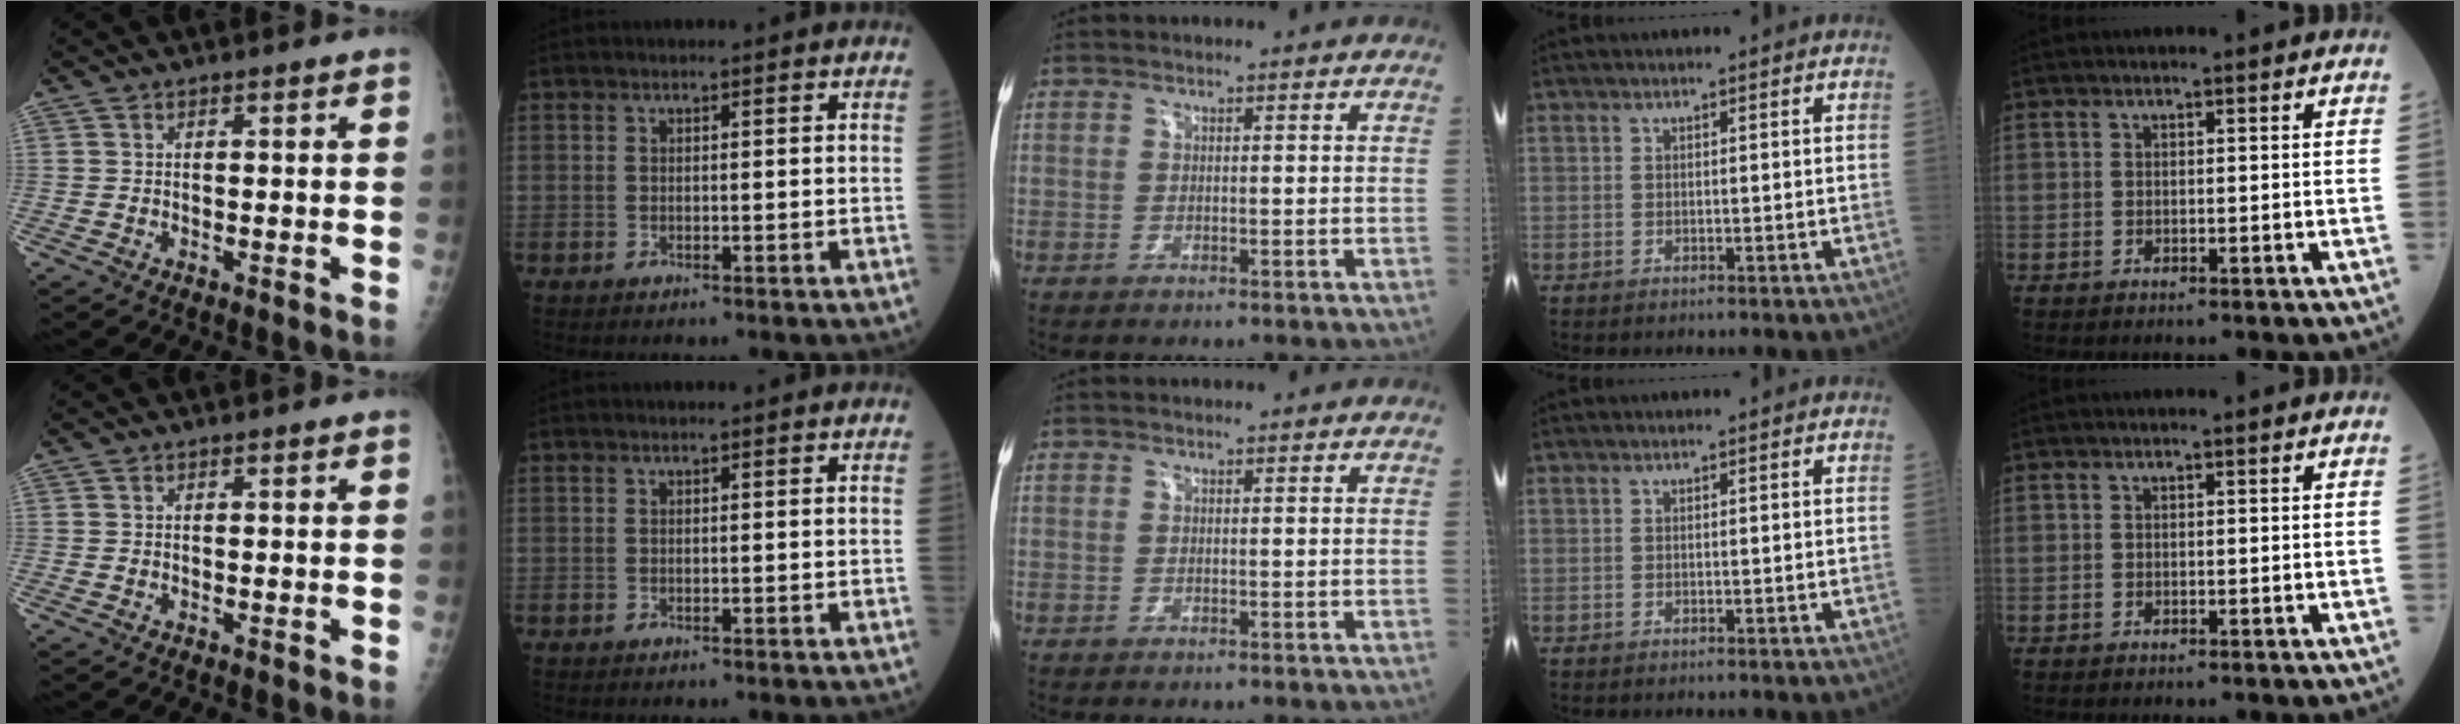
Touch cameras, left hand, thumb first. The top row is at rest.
{}